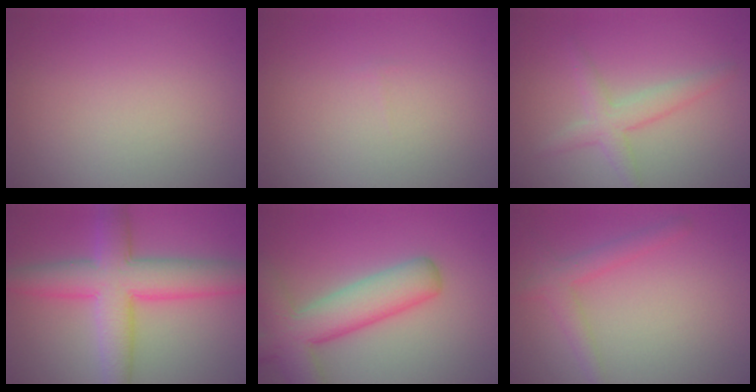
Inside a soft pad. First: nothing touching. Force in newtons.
{"total": 0.0}
{"total": 2.6, "press": 2.6, "slide": 0.2}
{"total": 7.6, "press": 7.6, "slide": 0.4}
{"total": 6.9, "press": 6.9, "slide": 0.5}
{"total": 2.4, "press": 2.4, "slide": 0.1}